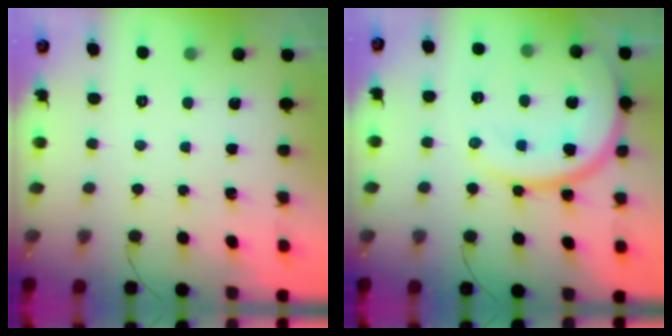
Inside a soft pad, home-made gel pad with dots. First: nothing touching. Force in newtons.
{"total": 18.4, "press": 18.3, "slide": 1.9}